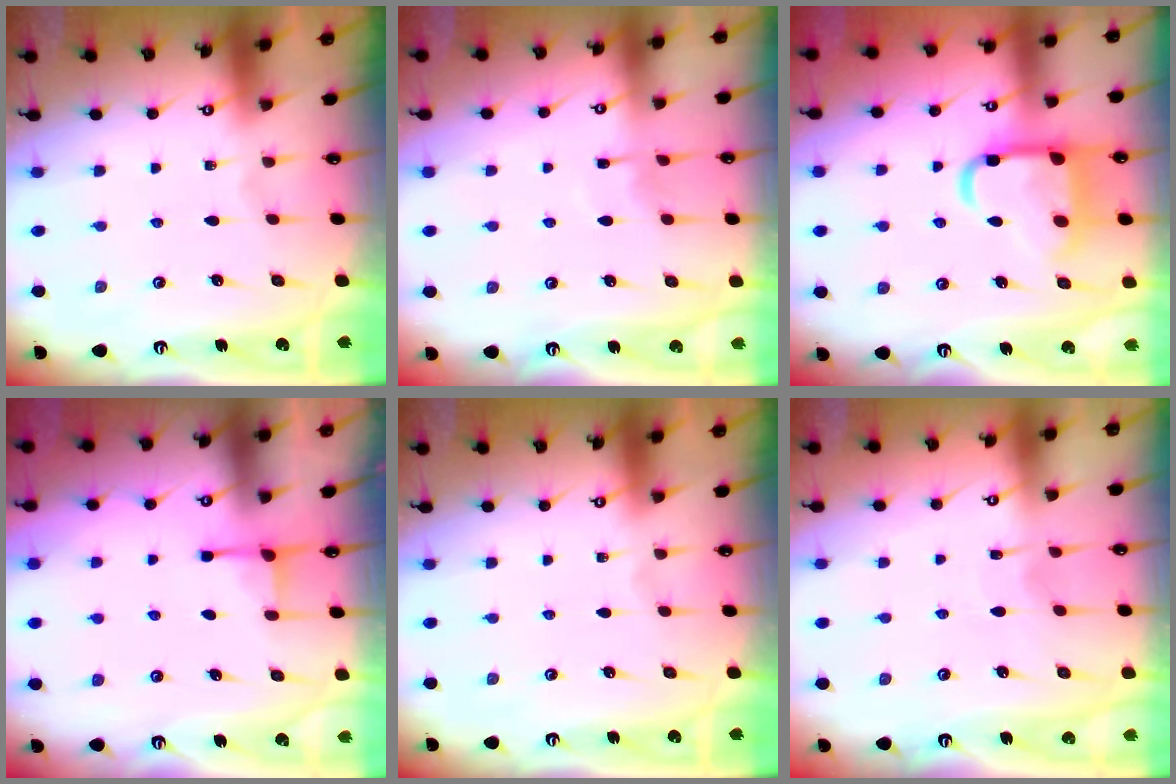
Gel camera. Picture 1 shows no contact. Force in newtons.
{"total": 4.7, "press": 4.6, "slide": 0.7}
{"total": 16.3, "press": 16.2, "slide": 1.4}
{"total": 2.5, "press": 2.5, "slide": 0.5}
{"total": 0.0}
{"total": 3.9, "press": 3.9, "slide": 0.4}